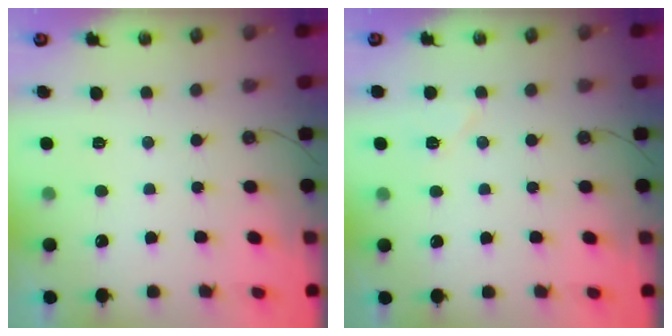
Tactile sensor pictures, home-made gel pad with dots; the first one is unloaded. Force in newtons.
{"total": 5.5, "press": 5.3, "slide": 1.5}